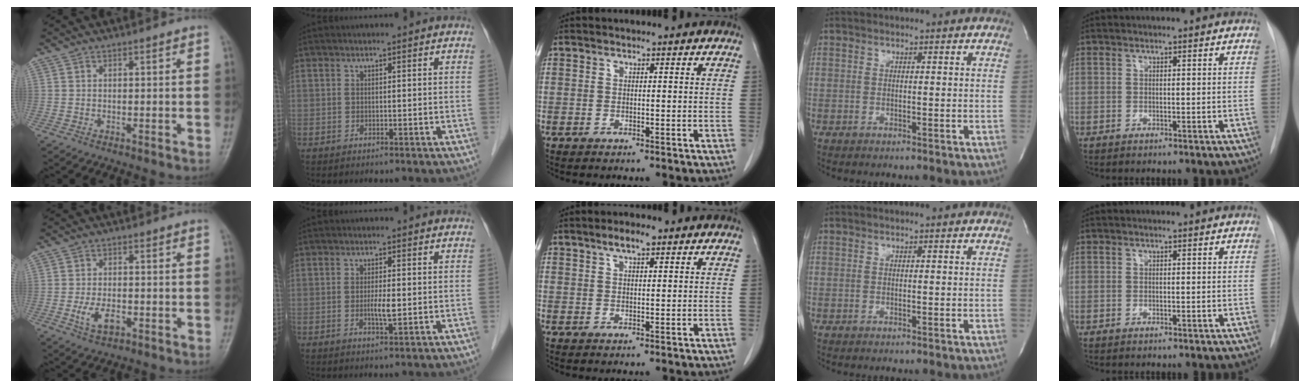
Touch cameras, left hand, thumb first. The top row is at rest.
{"thumb": {"total": 5.0, "force": [-1.6, 2.8, 3.8], "torque": [-0.072, 0.002, -0.026]}, "index": {"total": 2.5, "force": [-0.3, 0.4, 2.4], "torque": [-0.049, -0.003, -0.003]}, "middle": {"total": 2.9, "force": [1.9, 0.8, 2.1], "torque": [-0.041, 0.006, 0.033]}}